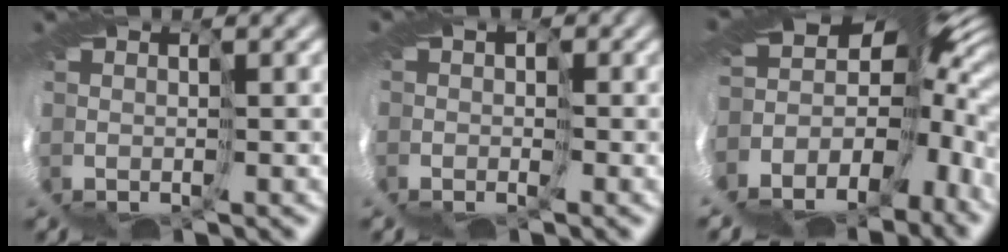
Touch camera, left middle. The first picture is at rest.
{"total": 2.9, "force": [-0.2, 2.6, 1.4], "torque": [-0.020, 0.004, -0.013]}
{"total": 11.2, "force": [-3.0, 5.5, 9.3], "torque": [-0.125, -0.012, -0.004]}